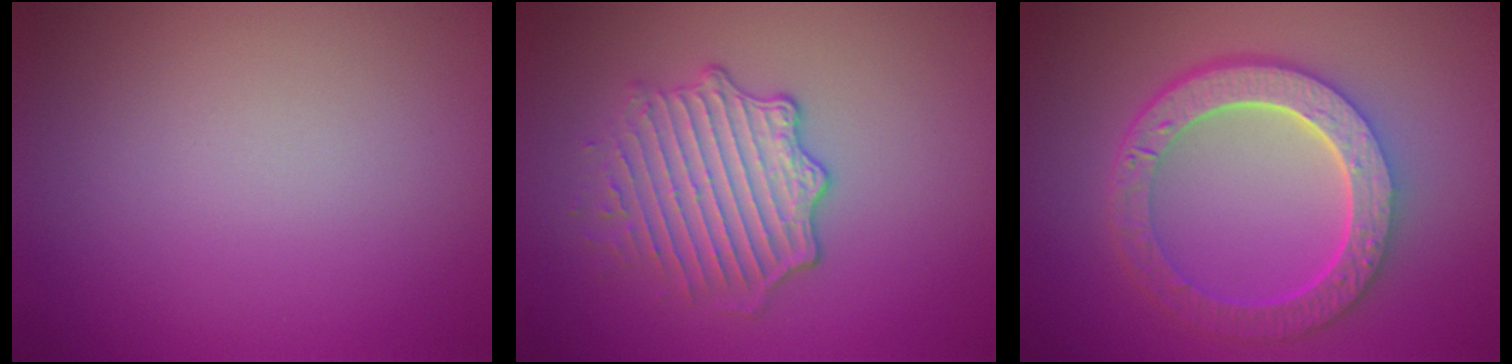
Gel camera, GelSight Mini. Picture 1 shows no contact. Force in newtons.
{"total": 4.1, "press": 3.4, "slide": 2.3}
{"total": 6.3, "press": 4.9, "slide": 4.0}